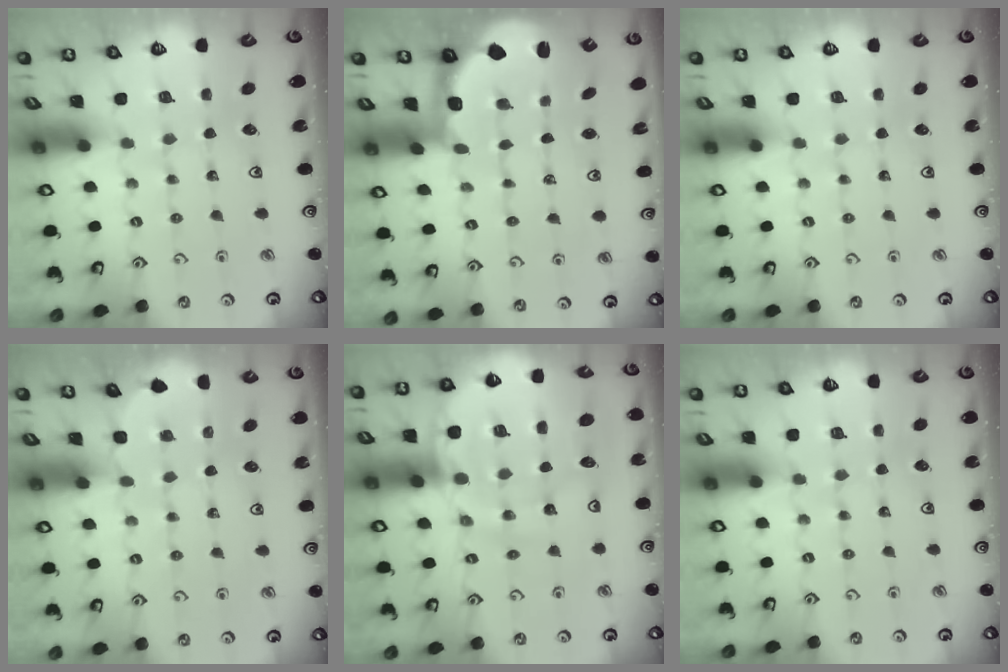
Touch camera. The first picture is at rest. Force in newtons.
{"total": 2.1, "press": 1.3, "slide": 1.6}
{"total": 0.0}
{"total": 2.1, "press": 2.1, "slide": 0.2}
{"total": 16.0, "press": 15.9, "slide": 1.9}
{"total": 0.0}